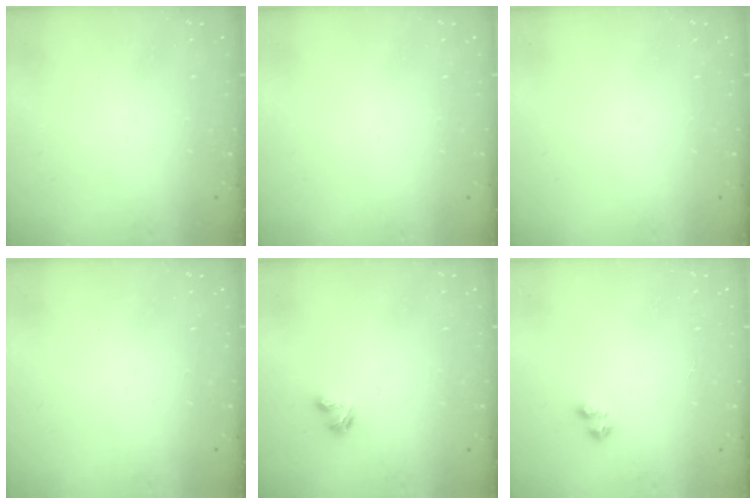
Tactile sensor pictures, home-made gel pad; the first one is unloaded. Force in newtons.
{"total": 0.0}
{"total": 0.0}
{"total": 0.0}
{"total": 1.9, "press": 1.8, "slide": 0.4}
{"total": 2.0, "press": 2.0, "slide": 0.2}